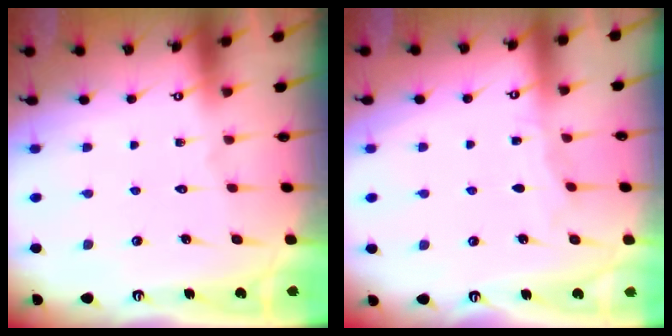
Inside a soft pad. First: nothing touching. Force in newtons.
{"total": 2.7, "press": 2.7, "slide": 0.4}